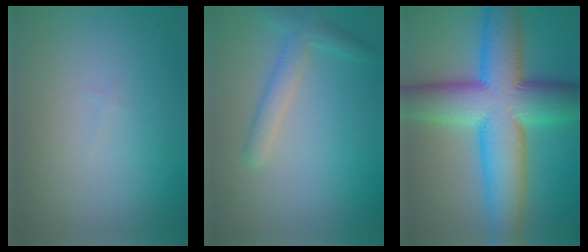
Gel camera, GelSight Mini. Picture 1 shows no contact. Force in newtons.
{"total": 2.6, "press": 2.6, "slide": 0.1}
{"total": 13.3, "press": 13.3, "slide": 0.6}